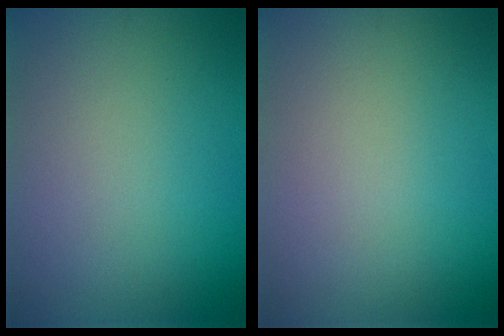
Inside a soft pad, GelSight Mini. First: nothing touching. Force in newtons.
{"total": 0.0}